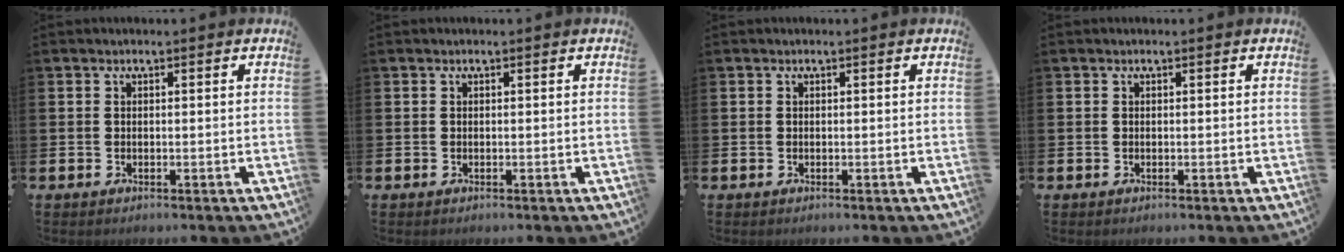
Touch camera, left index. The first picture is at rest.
{"total": 0.0}
{"total": 0.0}
{"total": 0.0}